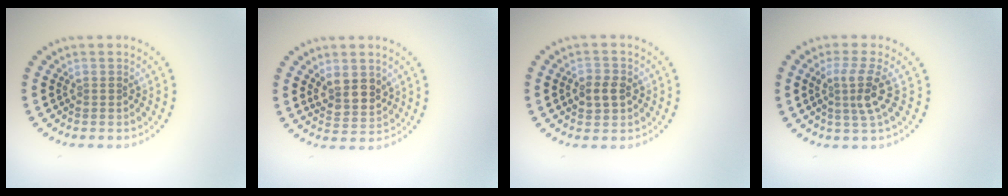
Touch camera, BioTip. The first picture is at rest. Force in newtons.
{"total": 3.0, "press": 2.7, "slide": 1.3}
{"total": 2.4, "press": 2.3, "slide": 0.4}
{"total": 3.0, "press": 2.2, "slide": 2.1}